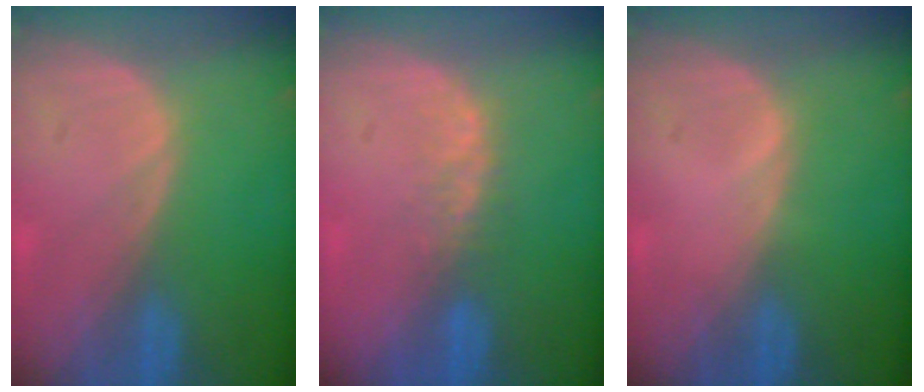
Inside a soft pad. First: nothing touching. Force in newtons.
{"total": 2.8, "press": 2.4, "slide": 1.5}
{"total": 0.5, "press": 0.1, "slide": 0.5}